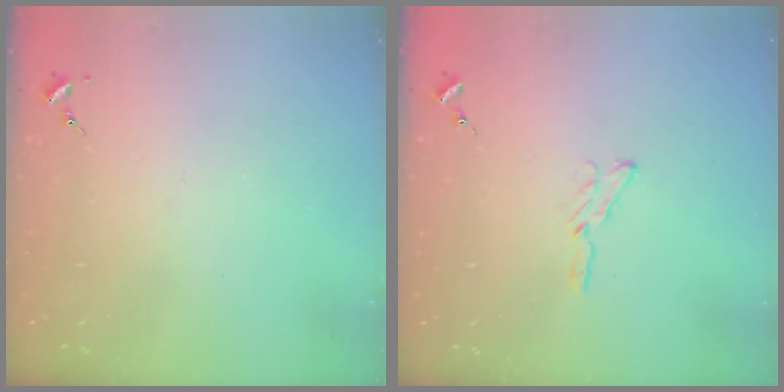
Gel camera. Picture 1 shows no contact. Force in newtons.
{"total": 4.4, "press": 4.4, "slide": 0.5}